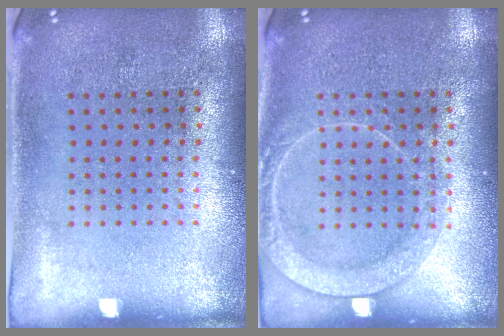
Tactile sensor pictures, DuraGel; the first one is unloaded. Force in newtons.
{"total": 2.3, "press": 2.3, "slide": 0.3}